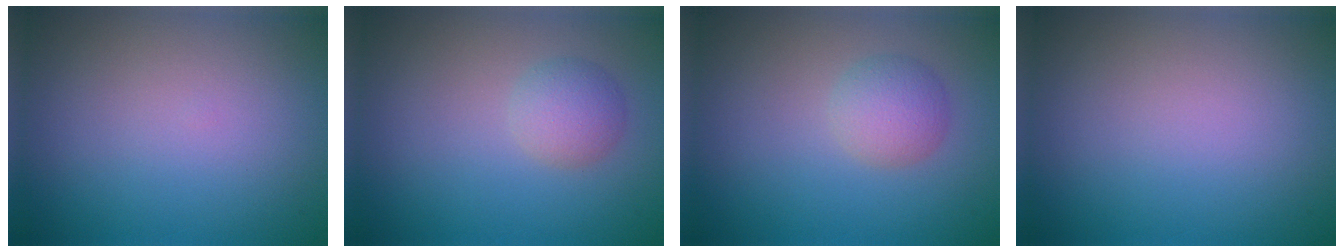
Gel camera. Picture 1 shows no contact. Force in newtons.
{"total": 2.2, "press": 2.2, "slide": 0.1}
{"total": 2.5, "press": 2.5, "slide": 0.1}
{"total": 0.0}